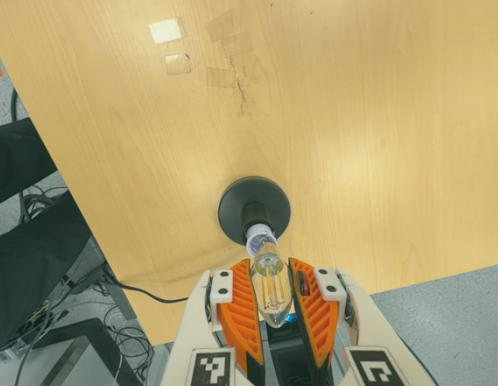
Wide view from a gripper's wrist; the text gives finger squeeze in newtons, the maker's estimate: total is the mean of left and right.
{"total": 12.8, "left": 13.1, "right": 12.5}